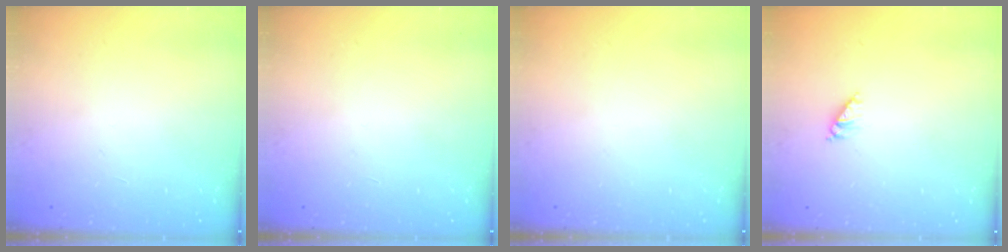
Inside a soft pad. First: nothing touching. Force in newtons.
{"total": 0.0}
{"total": 0.0}
{"total": 2.7, "press": 2.7, "slide": 0.4}